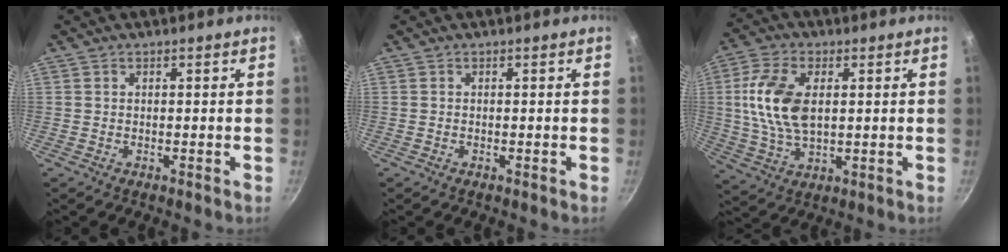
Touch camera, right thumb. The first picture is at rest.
{"total": 0.0}
{"total": 12.8, "force": [1.9, 7.3, 10.3], "torque": [-0.197, 0.001, 0.036]}